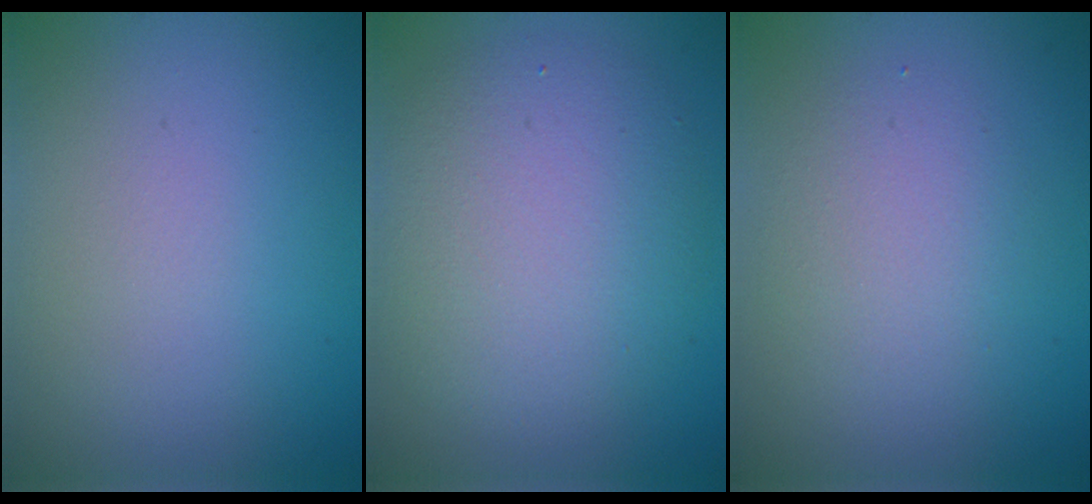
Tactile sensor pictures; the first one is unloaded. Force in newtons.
{"total": 5.9, "press": 5.8, "slide": 0.7}
{"total": 2.5, "press": 2.5, "slide": 0.1}